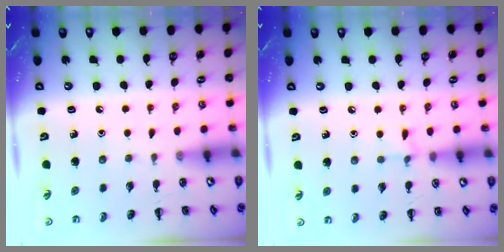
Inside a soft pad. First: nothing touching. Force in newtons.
{"total": 5.2, "press": 4.9, "slide": 1.7}